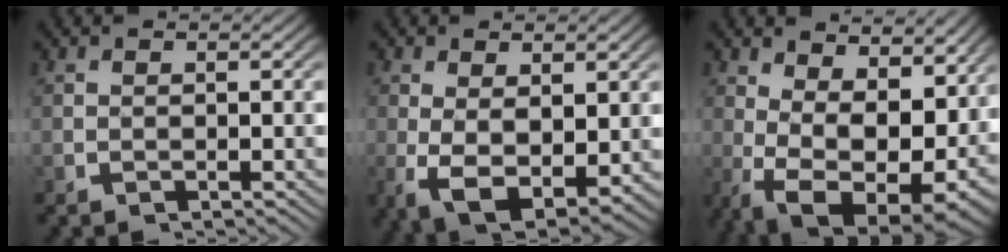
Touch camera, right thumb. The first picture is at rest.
{"total": 7.9, "force": [-2.6, 5.2, 5.4], "torque": [-0.128, -0.049, -0.016]}
{"total": 10.9, "force": [-1.9, 6.7, 8.5], "torque": [-0.173, -0.072, 0.006]}